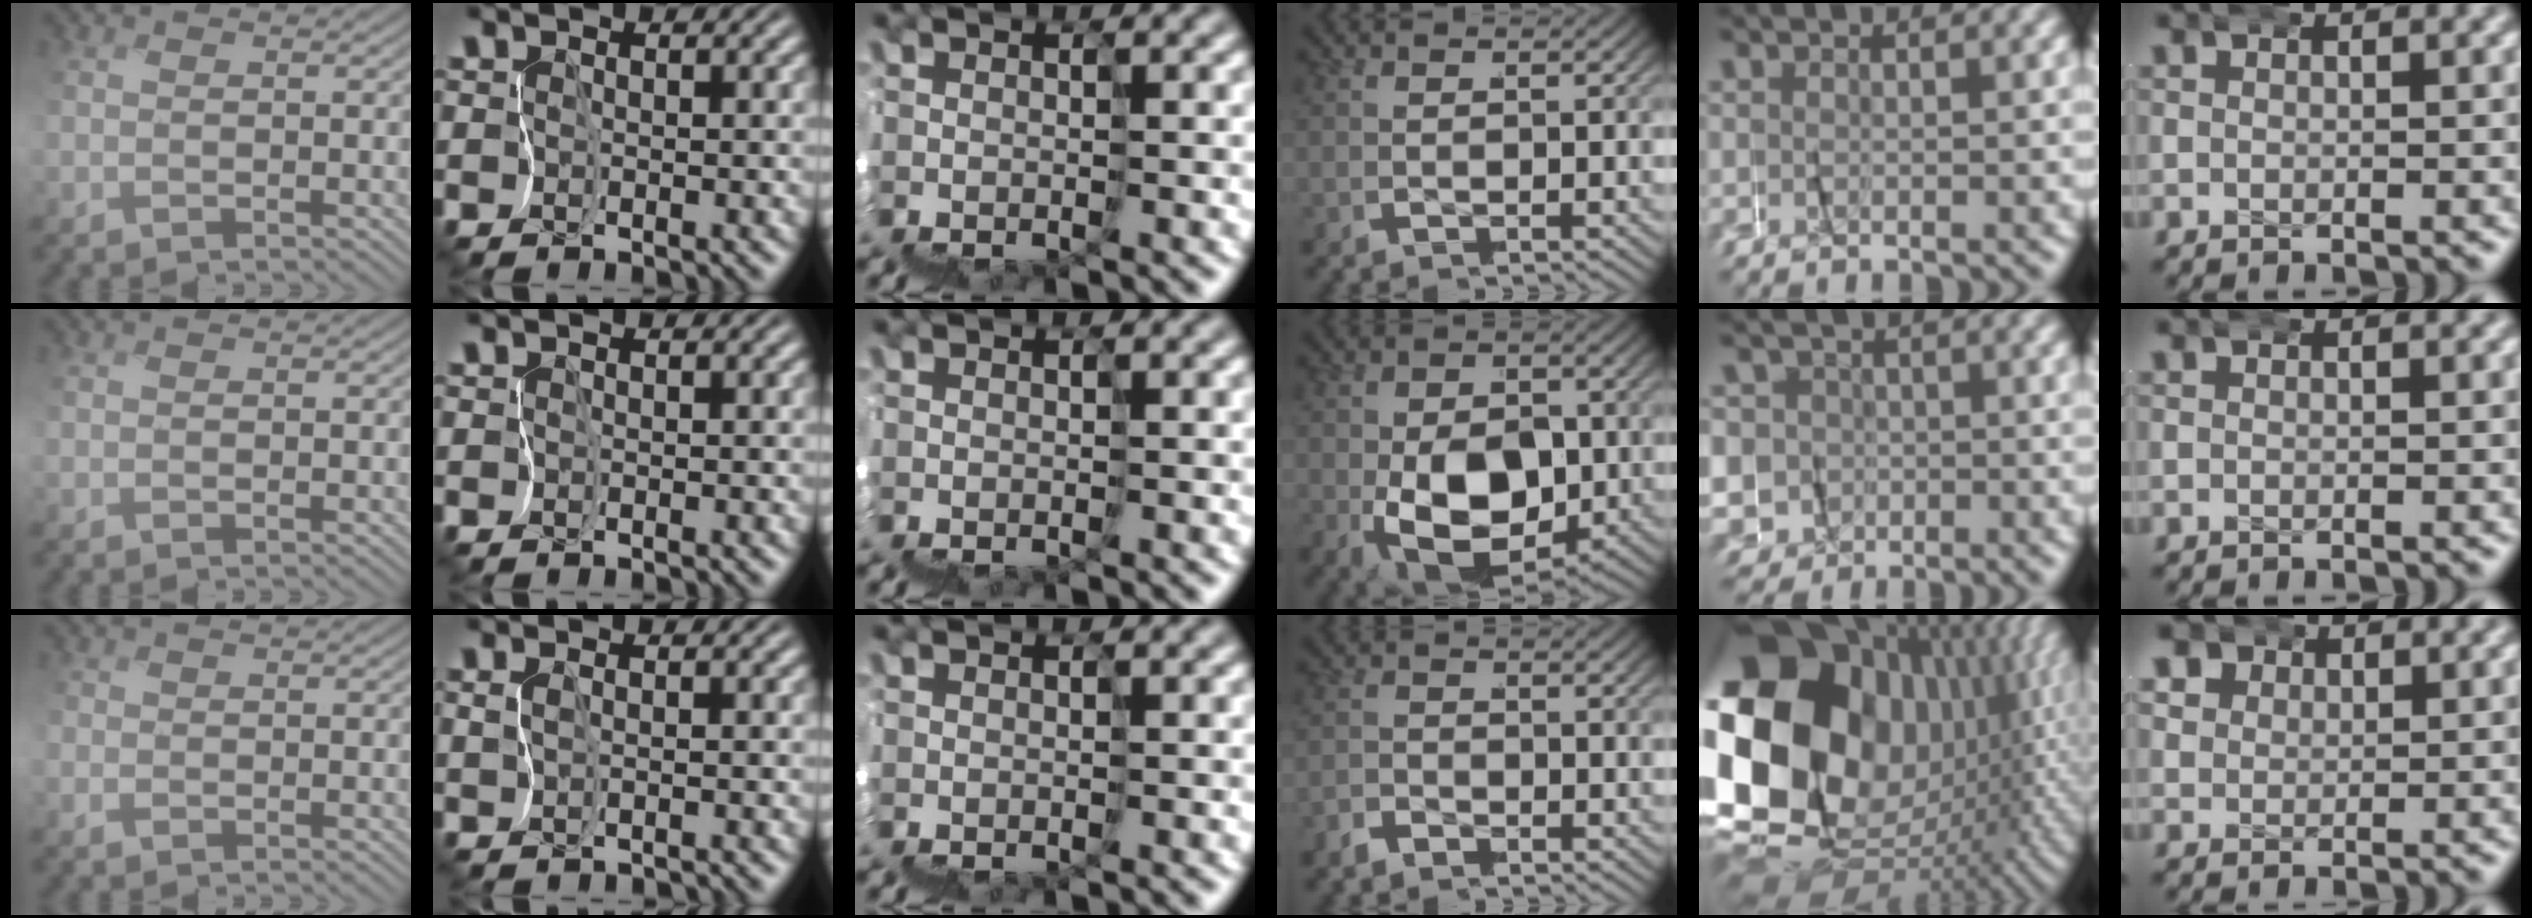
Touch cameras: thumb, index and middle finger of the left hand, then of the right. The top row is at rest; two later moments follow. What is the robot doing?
{"motion": "wrap", "object": "felt sheet"}